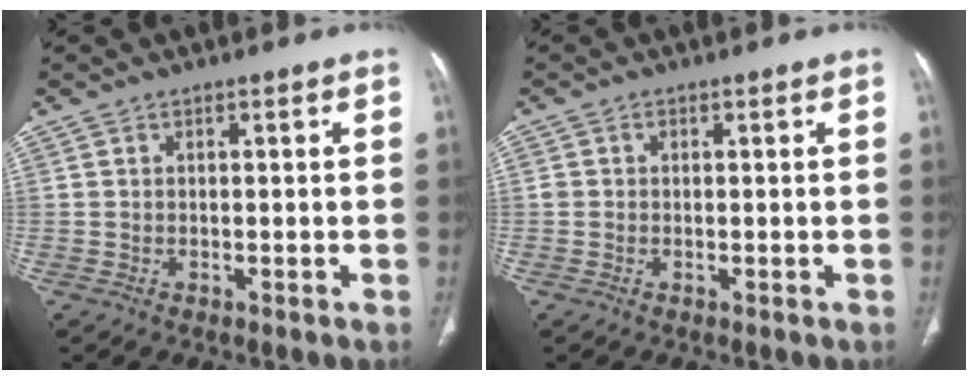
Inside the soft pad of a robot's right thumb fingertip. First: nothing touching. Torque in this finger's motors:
{"motor_torque": [0.12, 0.08, 0.29, 0.15, -0.01]}